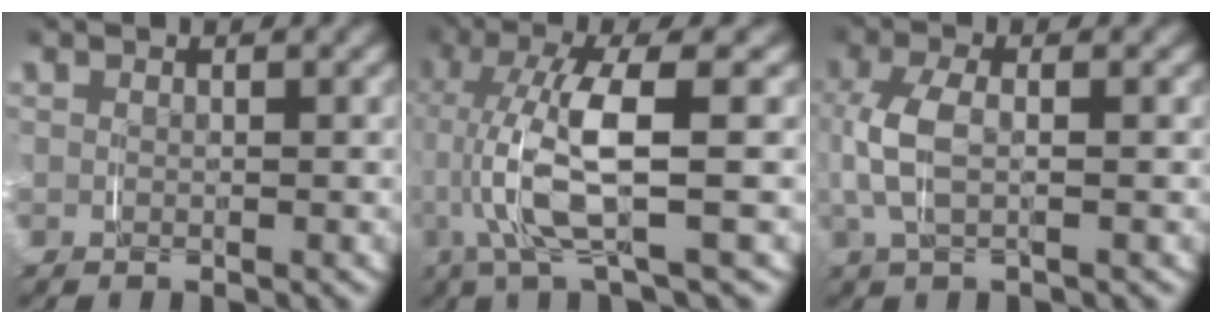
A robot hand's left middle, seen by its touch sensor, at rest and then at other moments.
{"total": 7.0, "force": [-0.3, 1.5, 6.8], "torque": [-0.145, 0.010, -0.006]}
{"total": 4.5, "force": [0.2, 1.9, 4.1], "torque": [-0.114, 0.000, 0.007]}